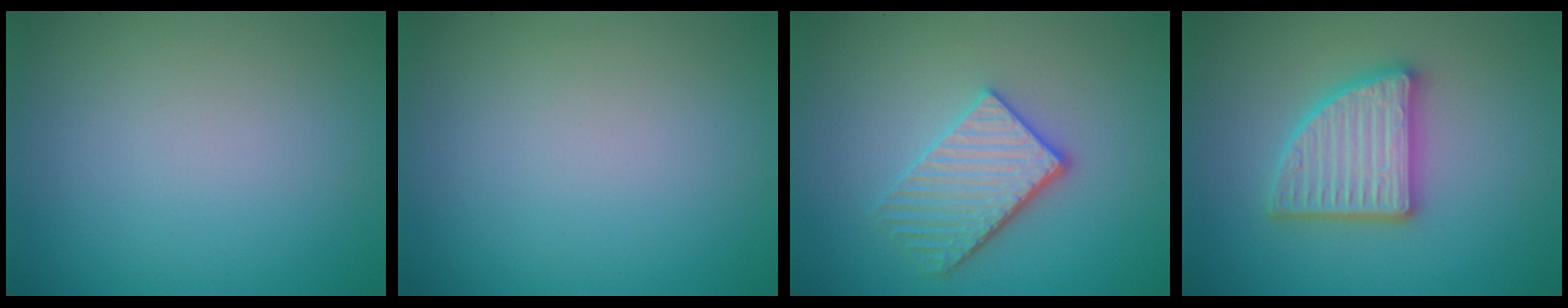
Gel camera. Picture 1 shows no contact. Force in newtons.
{"total": 0.0}
{"total": 3.9, "press": 3.4, "slide": 2.0}
{"total": 5.0, "press": 5.0, "slide": 0.7}